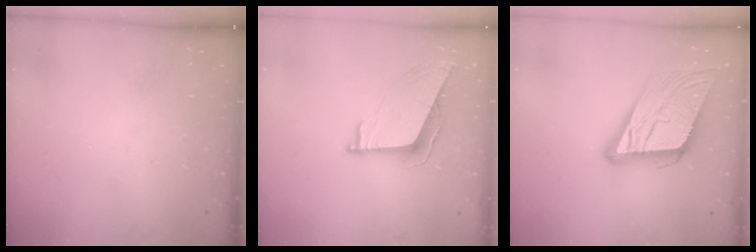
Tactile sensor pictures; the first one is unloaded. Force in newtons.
{"total": 8.5, "press": 8.2, "slide": 2.2}
{"total": 17.9, "press": 17.6, "slide": 3.3}